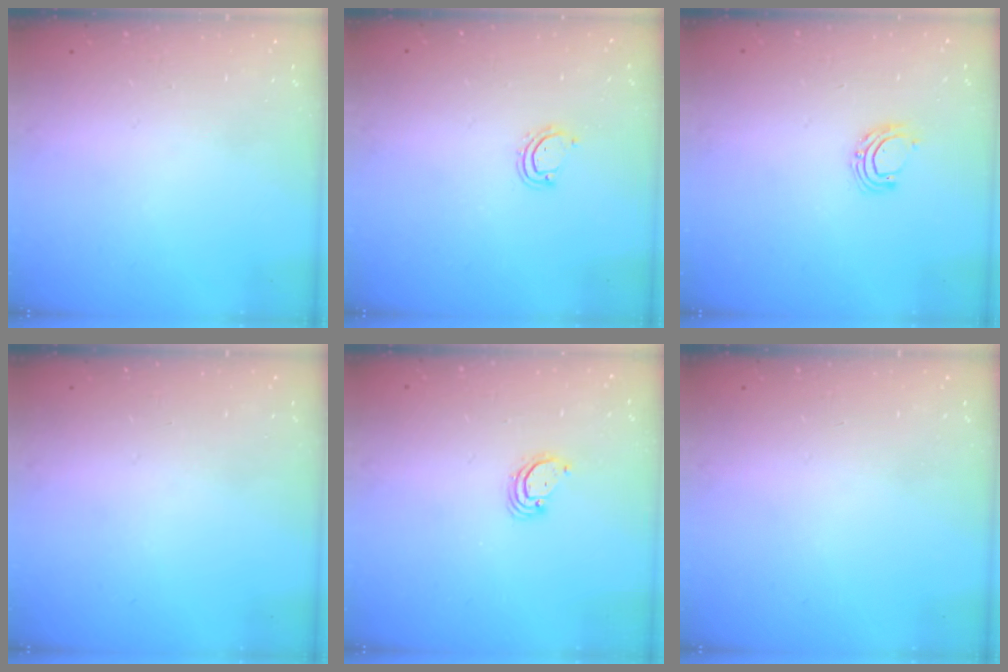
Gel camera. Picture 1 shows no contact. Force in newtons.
{"total": 4.9, "press": 4.9, "slide": 0.3}
{"total": 7.6, "press": 7.5, "slide": 0.9}
{"total": 0.0}
{"total": 2.9, "press": 2.9, "slide": 0.3}
{"total": 0.0}